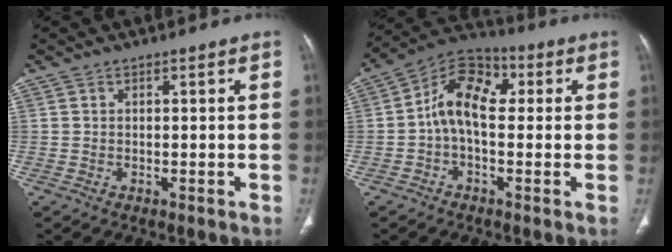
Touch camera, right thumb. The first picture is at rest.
{"total": 10.6, "force": [0.3, 6.6, 8.2], "torque": [-0.121, 0.033, -0.012]}